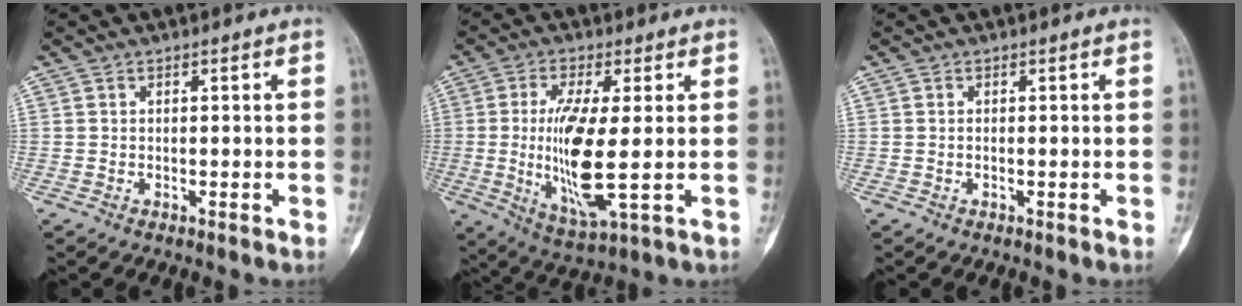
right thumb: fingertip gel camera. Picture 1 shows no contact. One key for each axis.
{"total": 13.1, "fx": -0.3, "fy": 3.2, "fz": 12.7, "tx": -0.266, "ty": -0.022, "tz": 0.000}
{"total": 0.0}